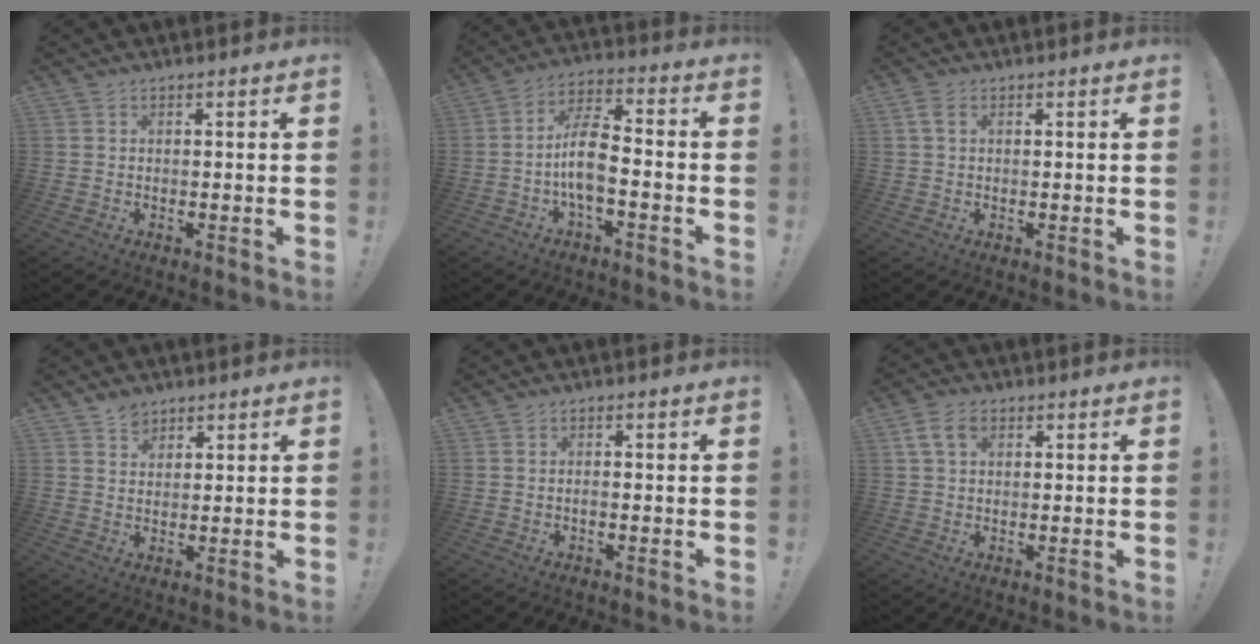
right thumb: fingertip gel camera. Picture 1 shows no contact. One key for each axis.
{"total": 11.2, "fx": -3.0, "fy": 5.1, "fz": 9.6, "tx": -0.190, "ty": 0.016, "tz": -0.058}
{"total": 2.4, "fx": 0.8, "fy": 1.4, "fz": 1.8, "tx": -0.029, "ty": 0.000, "tz": 0.014}
{"total": 3.7, "fx": 3.0, "fy": 2.2, "fz": 0.7, "tx": 0.002, "ty": -0.017, "tz": 0.052}
{"total": 0.7, "fx": -0.5, "fy": 0.1, "fz": 0.4, "tx": -0.007, "ty": 0.000, "tz": -0.010}
{"total": 5.8, "fx": 2.2, "fy": 3.8, "fz": 3.8, "tx": -0.070, "ty": 0.006, "tz": 0.045}